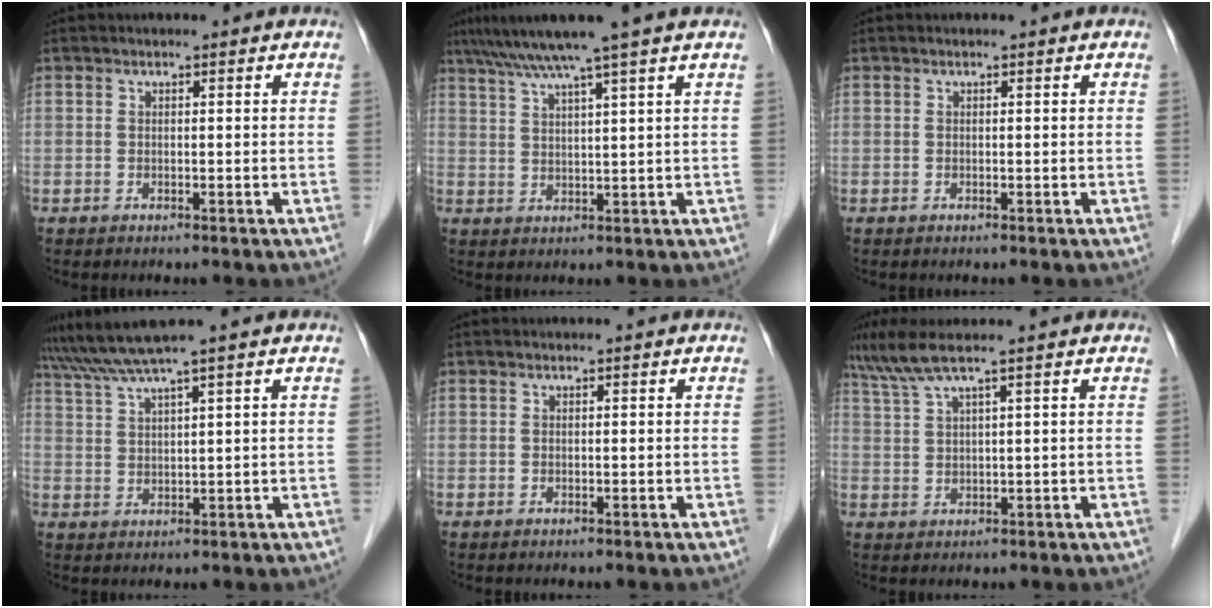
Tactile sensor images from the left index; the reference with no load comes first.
{"total": 8.3, "force": [6.4, -1.9, 5.0], "torque": [-0.082, 0.018, 0.101]}
{"total": 0.0}
{"total": 5.3, "force": [4.4, -1.8, 2.3], "torque": [-0.055, 0.013, 0.092]}
{"total": 0.0}
{"total": 5.6, "force": [4.3, -1.1, 3.4], "torque": [-0.080, 0.017, 0.089]}